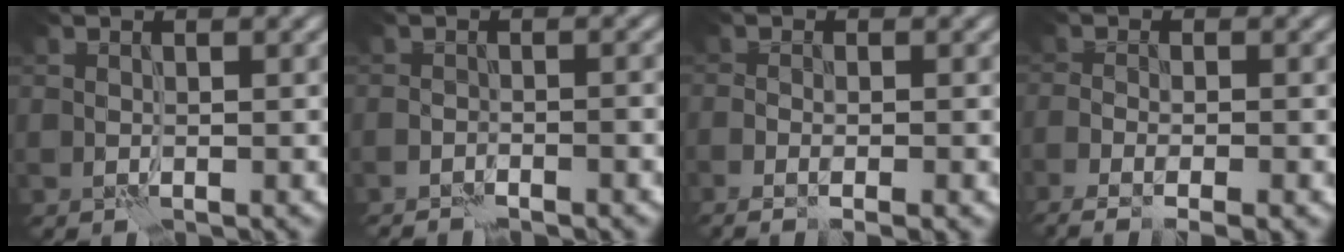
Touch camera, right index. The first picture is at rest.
{"total": 2.3, "force": [-2.2, 0.3, 0.8], "torque": [-0.005, 0.017, -0.037]}
{"total": 2.8, "force": [-1.3, 0.8, 2.4], "torque": [-0.028, 0.002, -0.016]}
{"total": 4.5, "force": [-2.8, 1.2, 3.3], "torque": [-0.049, -0.004, -0.043]}